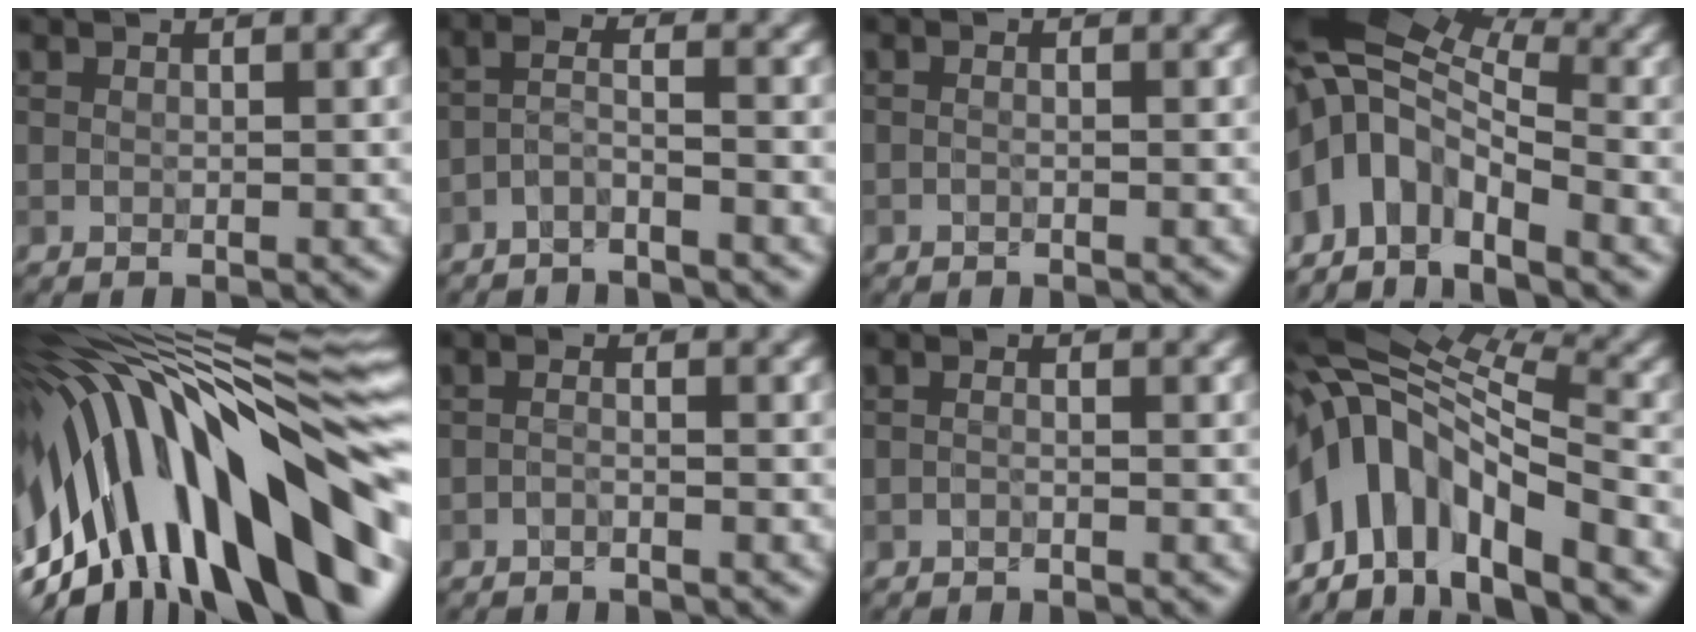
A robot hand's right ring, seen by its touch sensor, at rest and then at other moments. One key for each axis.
{"total": 2.4, "fx": -1.9, "fy": 0.3, "fz": 1.5, "tx": -0.029, "ty": 0.006, "tz": -0.046}
{"total": 0.6, "fx": -0.3, "fy": 0.2, "fz": 0.5, "tx": -0.007, "ty": -0.004, "tz": -0.010}
{"total": 10.2, "fx": -2.5, "fy": 6.1, "fz": 7.8, "tx": -0.147, "ty": 0.007, "tz": -0.061}
{"total": 17.1, "fx": -3.1, "fy": 6.5, "fz": 15.5, "tx": -0.226, "ty": 0.016, "tz": -0.048}
{"total": 1.2, "fx": -1.0, "fy": 0.1, "fz": 0.6, "tx": -0.013, "ty": -0.004, "tz": -0.025}
{"total": 0.8, "fx": -0.7, "fy": 0.1, "fz": 0.5, "tx": -0.011, "ty": -0.002, "tz": -0.017}
{"total": 12.4, "fx": -3.7, "fy": 6.0, "fz": 10.2, "tx": -0.182, "ty": 0.023, "tz": -0.074}